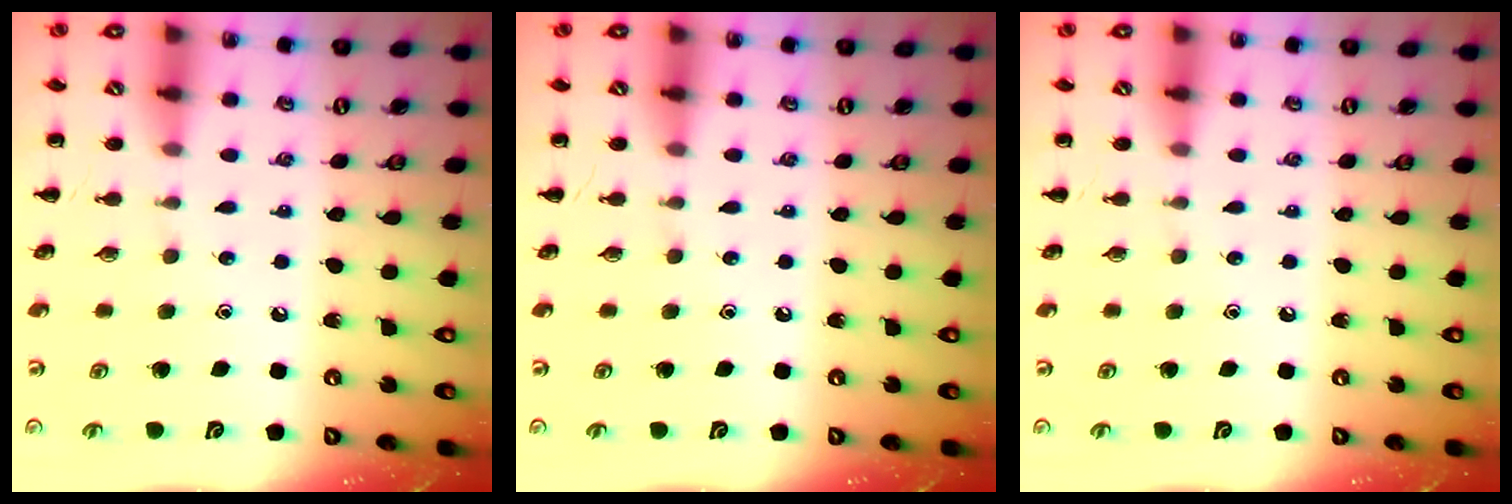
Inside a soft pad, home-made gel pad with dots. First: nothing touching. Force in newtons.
{"total": 0.0}
{"total": 0.0}